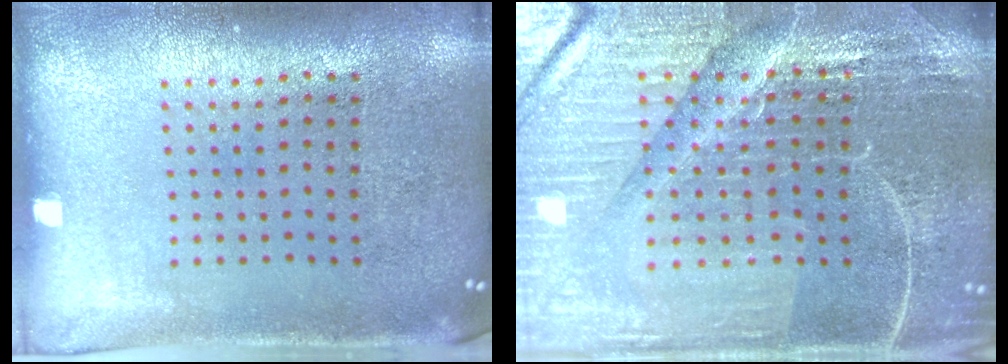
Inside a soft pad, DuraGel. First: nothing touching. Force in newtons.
{"total": 5.1, "press": 4.8, "slide": 1.6}